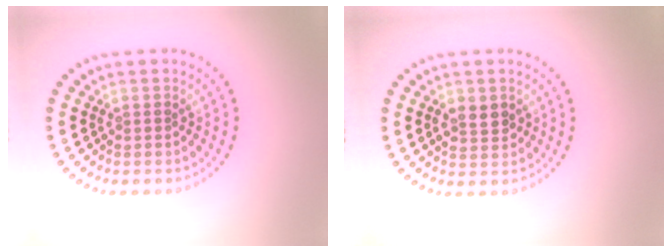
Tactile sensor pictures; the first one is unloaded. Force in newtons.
{"total": 2.0, "press": 2.0, "slide": 0.2}